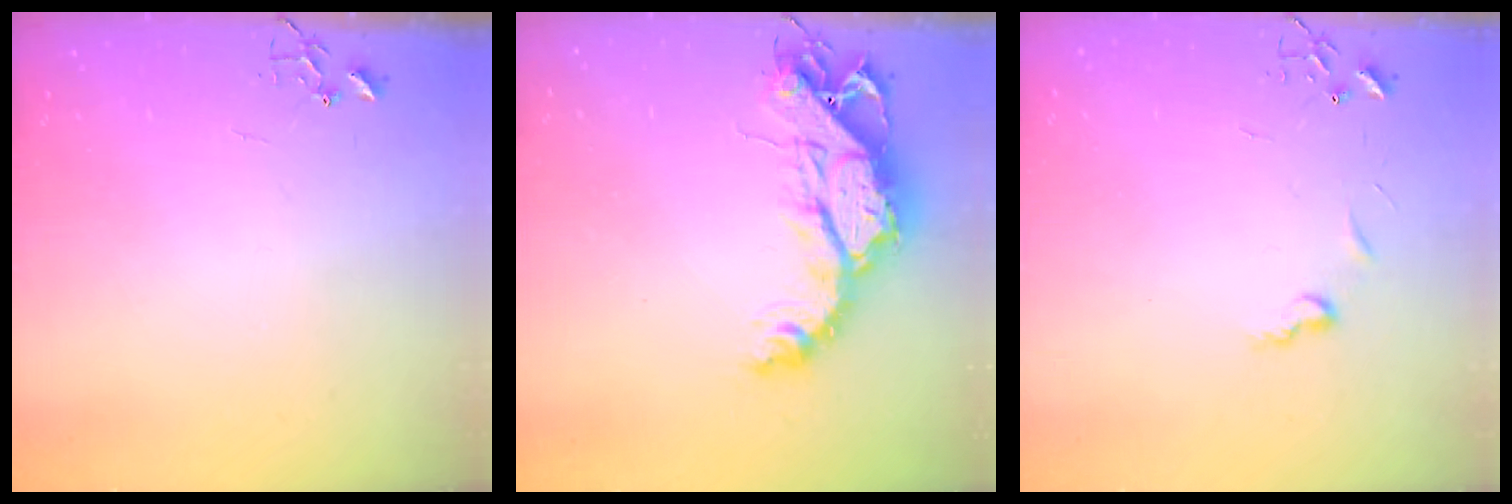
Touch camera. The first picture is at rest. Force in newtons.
{"total": 14.8, "press": 14.8, "slide": 1.4}
{"total": 6.1, "press": 6.0, "slide": 0.7}